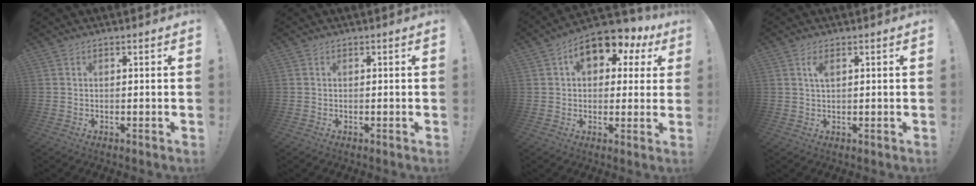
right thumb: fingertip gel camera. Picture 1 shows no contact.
{"total": 0.0}
{"total": 11.9, "force": [6.1, 6.8, 7.6], "torque": [-0.112, -0.032, 0.109]}
{"total": 3.1, "force": [1.2, 1.2, 2.5], "torque": [-0.038, -0.003, 0.018]}